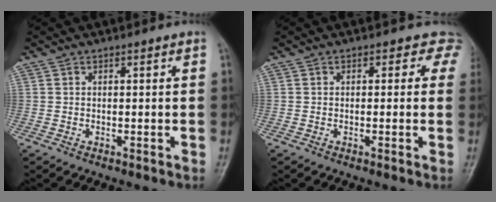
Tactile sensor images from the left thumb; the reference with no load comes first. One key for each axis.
{"total": 3.0, "fx": 1.5, "fy": 2.3, "fz": 1.1, "tx": 0.024, "ty": -0.002, "tz": -0.004}